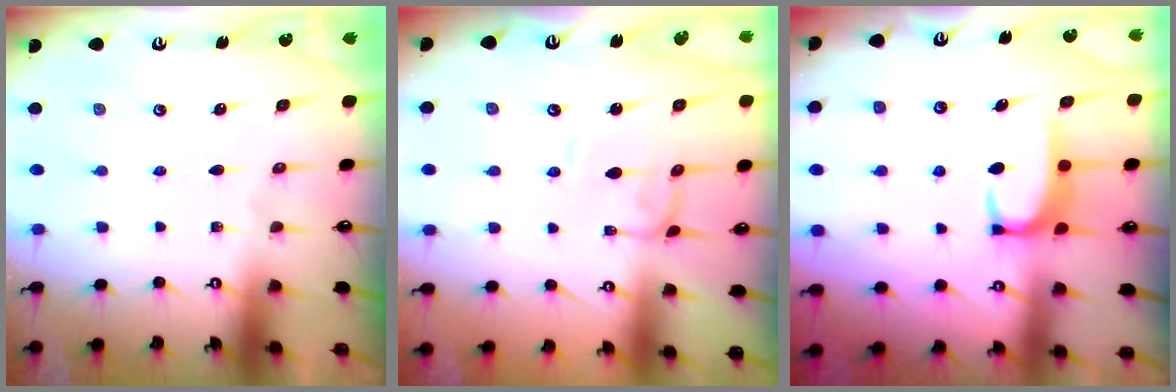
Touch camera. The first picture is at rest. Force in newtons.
{"total": 2.2, "press": 2.2, "slide": 0.1}
{"total": 2.7, "press": 2.7, "slide": 0.5}